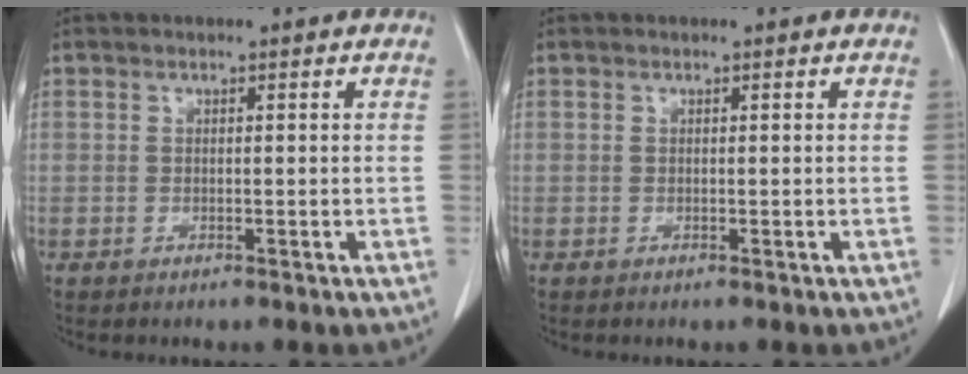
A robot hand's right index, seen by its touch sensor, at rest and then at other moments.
{"total": 0.0}